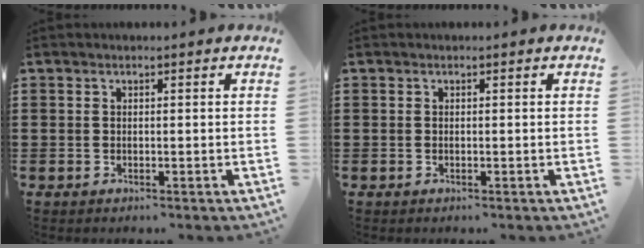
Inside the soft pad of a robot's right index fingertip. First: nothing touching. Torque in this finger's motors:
{"motor_torque": [0.00, 2.14, 0.00, 0.00]}